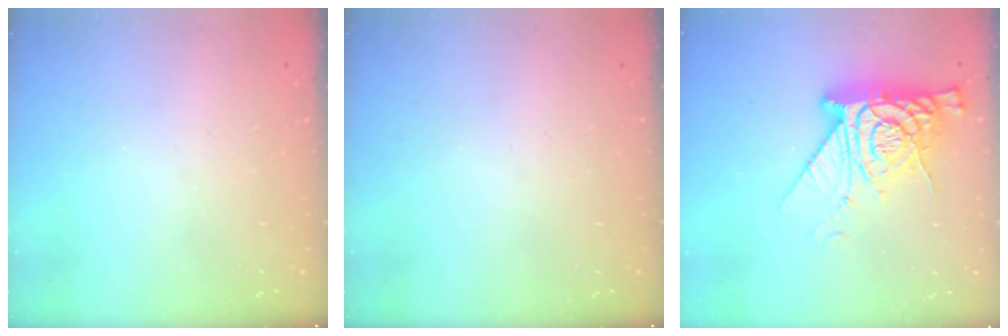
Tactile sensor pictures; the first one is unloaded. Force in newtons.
{"total": 0.0}
{"total": 13.0, "press": 12.9, "slide": 1.0}